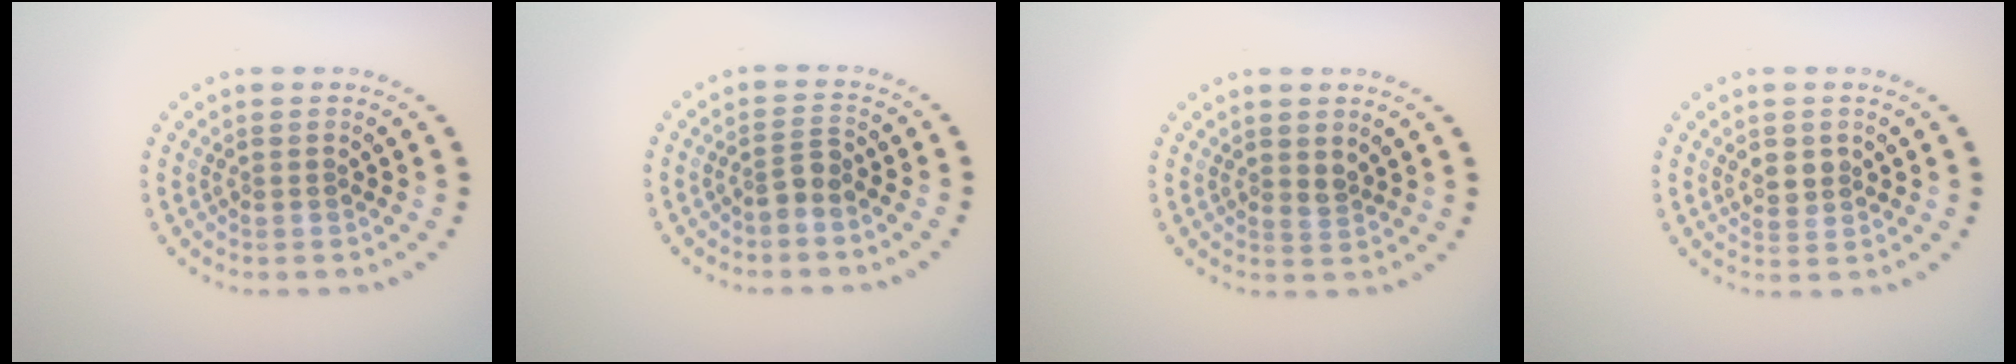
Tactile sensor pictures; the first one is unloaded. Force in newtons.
{"total": 1.6, "press": 1.1, "slide": 1.1}
{"total": 1.0, "press": 0.8, "slide": 0.6}
{"total": 1.7, "press": 1.6, "slide": 0.5}